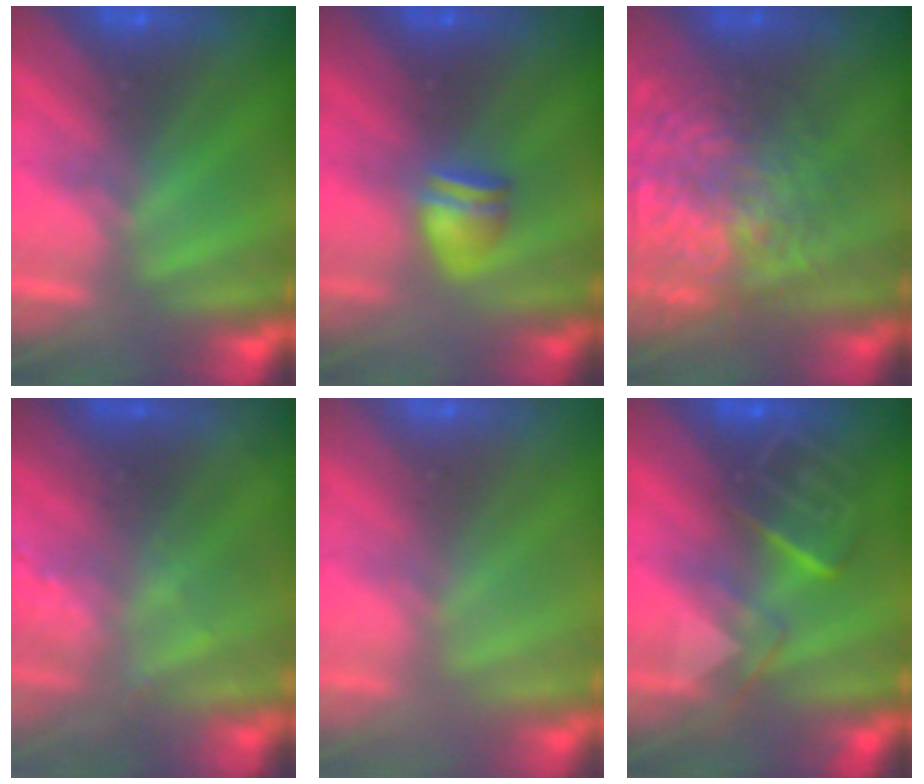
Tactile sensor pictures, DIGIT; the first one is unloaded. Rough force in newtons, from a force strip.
{"total": 2.3}
{"total": 14.6}
{"total": 2.4}
{"total": 2.9}
{"total": 9.2}